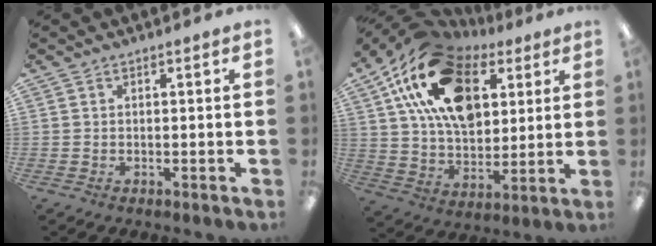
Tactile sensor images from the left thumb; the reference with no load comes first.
{"total": 22.4, "force": [9.9, 13.9, 14.4], "torque": [-0.260, -0.026, 0.176]}